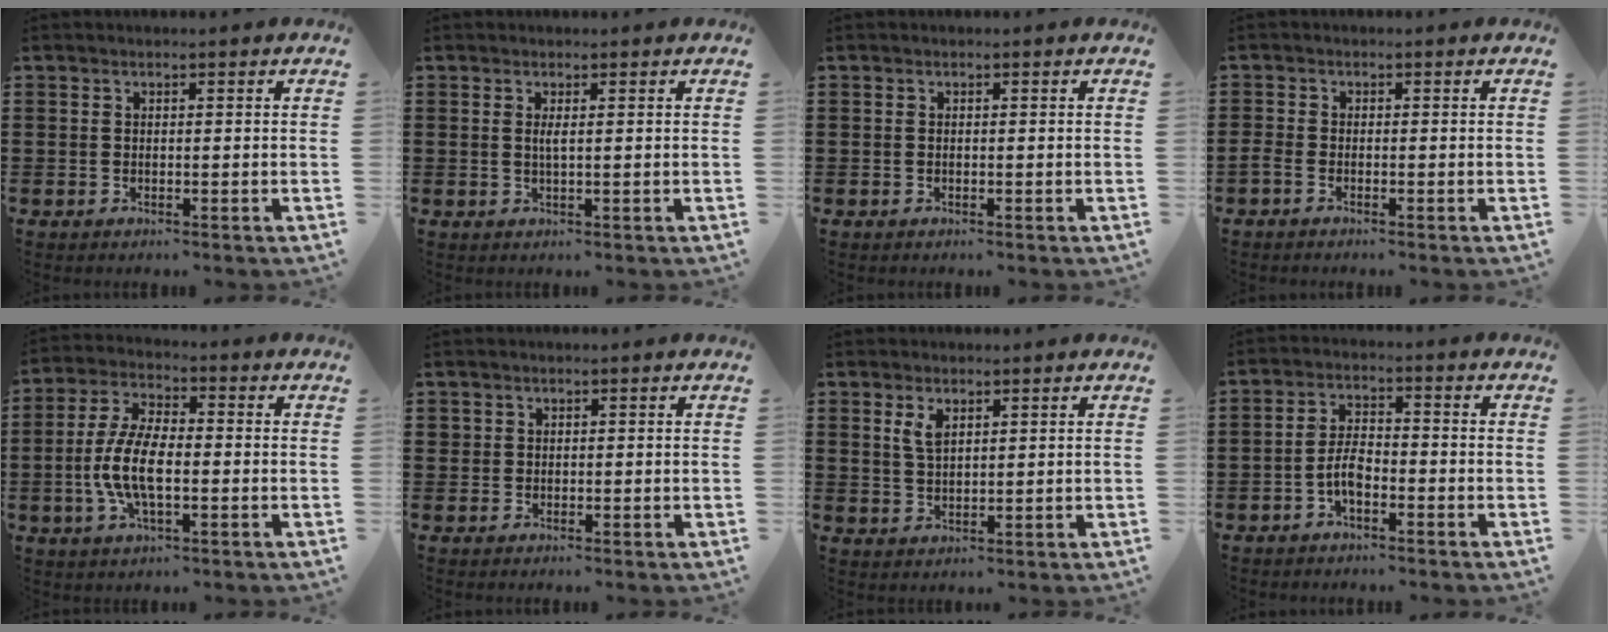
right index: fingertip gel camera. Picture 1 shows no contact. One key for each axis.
{"total": 1.3, "fx": 0.1, "fy": 0.0, "fz": 1.3, "tx": -0.026, "ty": -0.002, "tz": 0.001}
{"total": 0.0}
{"total": 1.2, "fx": -1.0, "fy": 0.5, "fz": 0.6, "tx": -0.021, "ty": -0.003, "tz": -0.021}
{"total": 8.8, "fx": -1.8, "fy": 3.7, "fz": 7.8, "tx": -0.182, "ty": -0.008, "tz": -0.042}
{"total": 1.0, "fx": 0.4, "fy": 0.9, "fz": 0.1, "tx": -0.003, "ty": 0.004, "tz": 0.008}
{"total": 3.1, "fx": 1.7, "fy": 1.4, "fz": 2.1, "tx": -0.047, "ty": 0.005, "tz": 0.030}
{"total": 4.5, "fx": -2.0, "fy": 1.8, "fz": 3.5, "tx": -0.084, "ty": 0.002, "tz": -0.044}